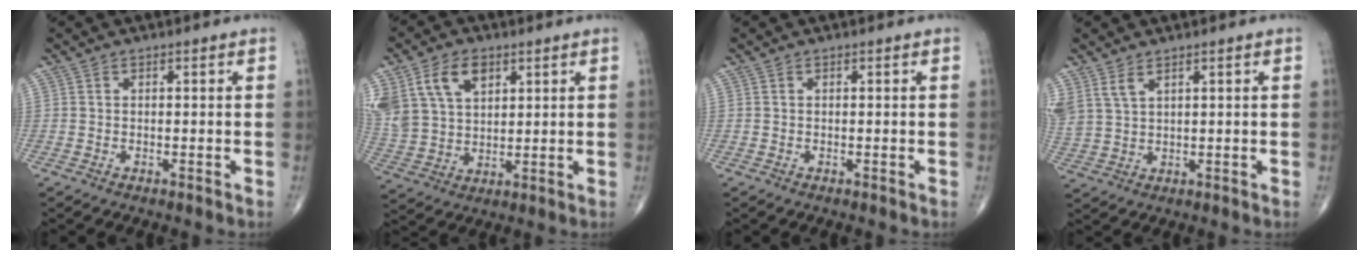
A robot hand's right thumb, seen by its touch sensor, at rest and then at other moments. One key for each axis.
{"total": 15.7, "fx": 7.1, "fy": 10.6, "fz": 9.1, "tx": -0.194, "ty": -0.004, "tz": 0.145}
{"total": 0.0}
{"total": 4.5, "fx": 3.0, "fy": 2.0, "fz": 2.8, "tx": -0.062, "ty": -0.009, "tz": 0.072}